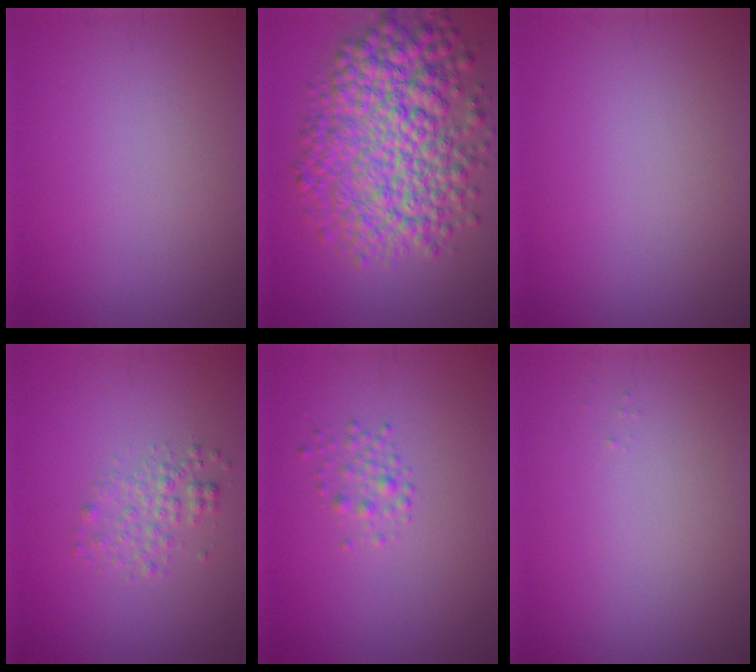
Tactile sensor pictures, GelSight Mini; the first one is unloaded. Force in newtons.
{"total": 10.0, "press": 10.0, "slide": 0.2}
{"total": 0.0}
{"total": 1.9, "press": 1.9, "slide": 0.1}
{"total": 1.3, "press": 1.3, "slide": 0.0}
{"total": 0.0}